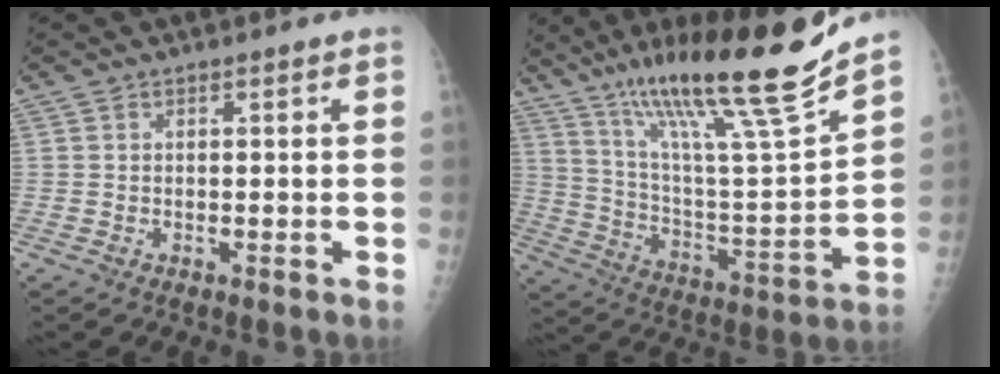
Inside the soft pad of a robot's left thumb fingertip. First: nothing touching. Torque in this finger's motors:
{"motor_torque": [0.24, 0.16, 1.42, -1.35, 0.16]}